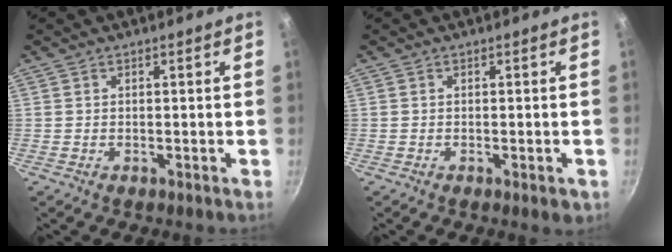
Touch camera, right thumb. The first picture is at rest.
{"total": 1.7, "force": [-0.6, 0.5, 1.5], "torque": [-0.025, -0.003, -0.009]}